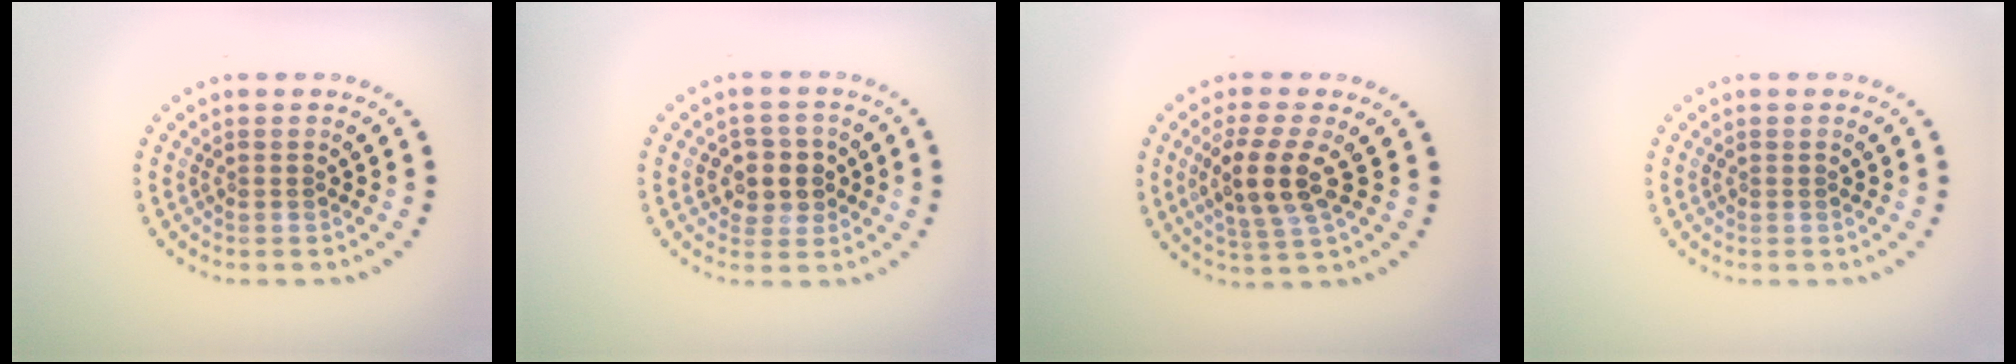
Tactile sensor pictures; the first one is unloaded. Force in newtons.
{"total": 2.8, "press": 2.6, "slide": 0.9}
{"total": 4.0, "press": 3.5, "slide": 1.9}
{"total": 0.0}